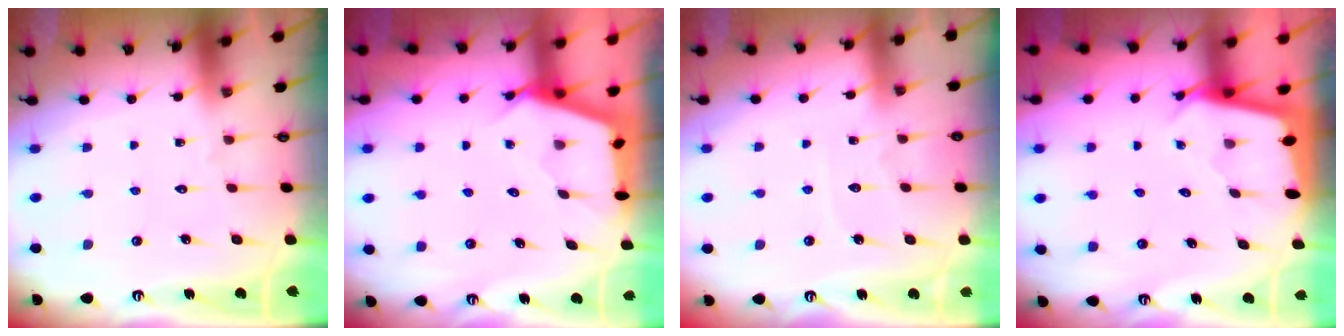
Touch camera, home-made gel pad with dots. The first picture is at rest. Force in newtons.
{"total": 2.6, "press": 2.6, "slide": 0.3}
{"total": 3.9, "press": 3.8, "slide": 0.5}
{"total": 2.4, "press": 2.4, "slide": 0.1}